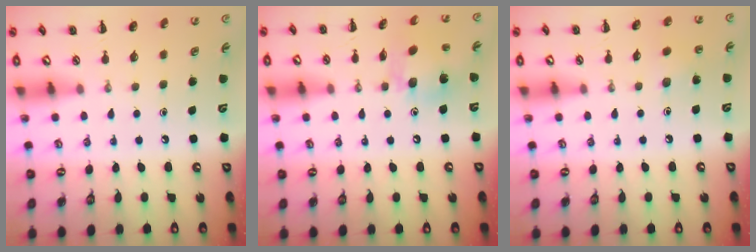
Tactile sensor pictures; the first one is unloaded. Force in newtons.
{"total": 9.8, "press": 9.6, "slide": 1.7}
{"total": 5.0, "press": 4.8, "slide": 1.4}